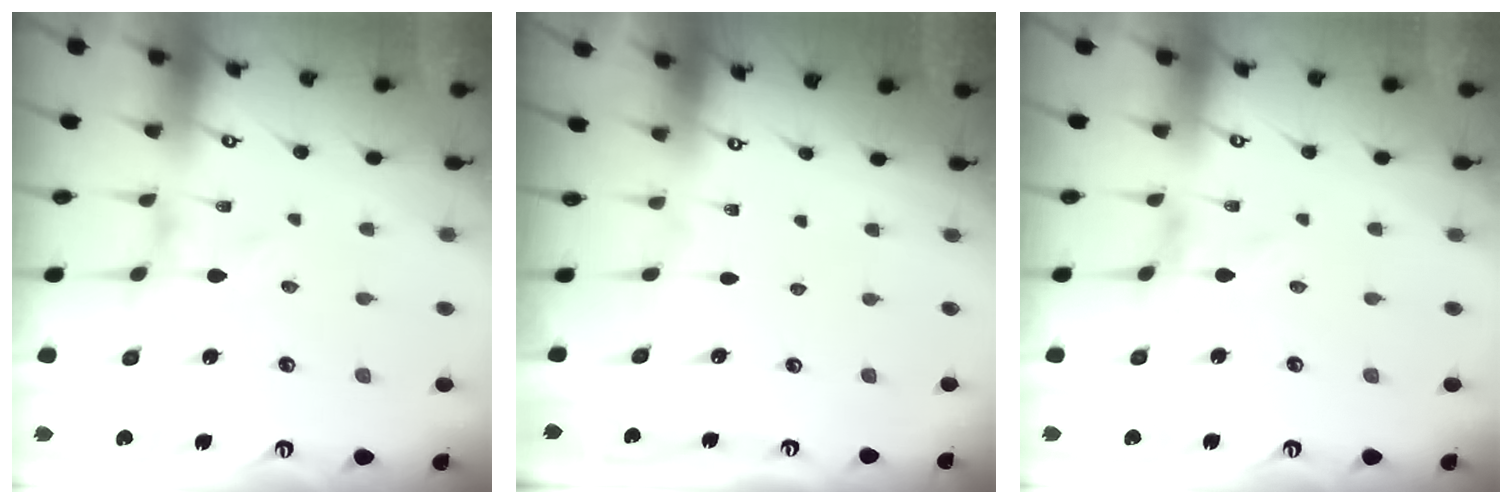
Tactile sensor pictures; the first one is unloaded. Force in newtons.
{"total": 0.0}
{"total": 0.0}